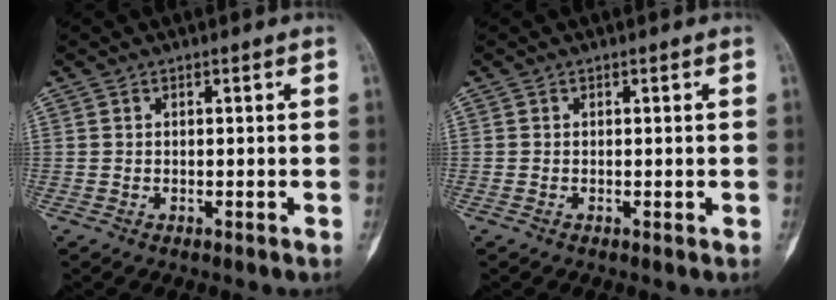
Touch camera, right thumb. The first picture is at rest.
{"total": 0.0}